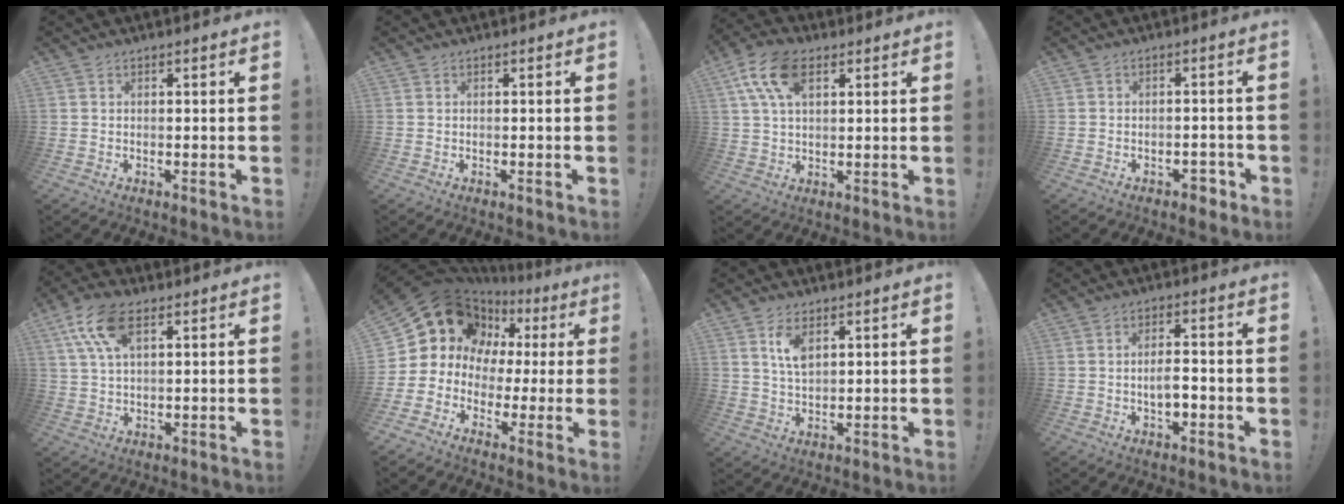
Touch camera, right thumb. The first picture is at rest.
{"total": 0.0}
{"total": 12.2, "force": [5.0, 6.7, 8.8], "torque": [-0.172, -0.003, 0.095]}
{"total": 3.1, "force": [-1.8, 1.8, 1.7], "torque": [-0.014, 0.006, -0.033]}
{"total": 11.3, "force": [5.0, 5.5, 8.5], "torque": [-0.157, -0.005, 0.096]}
{"total": 12.9, "force": [6.5, 9.9, 5.3], "torque": [-0.092, -0.052, 0.140]}
{"total": 6.1, "force": [3.2, 3.1, 4.2], "torque": [-0.067, -0.014, 0.053]}
{"total": 5.2, "force": [-1.2, 2.1, 4.6], "torque": [-0.068, 0.004, -0.021]}